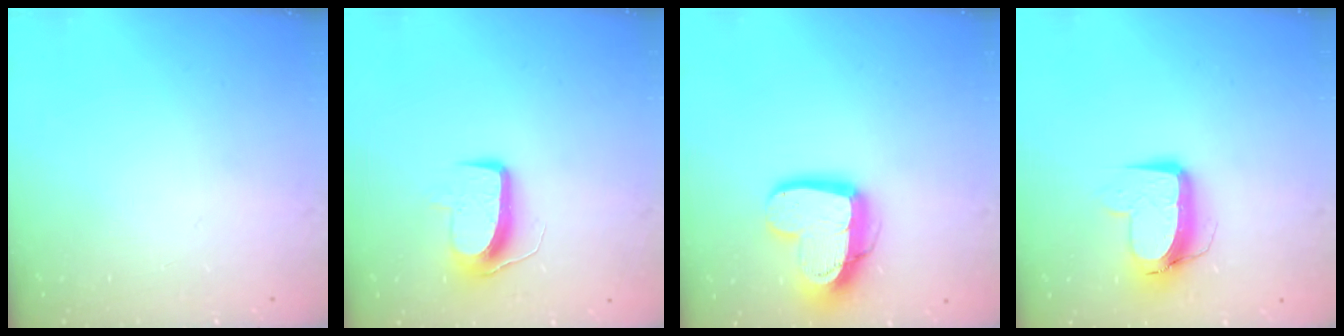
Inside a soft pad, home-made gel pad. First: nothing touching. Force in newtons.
{"total": 11.0, "press": 11.0, "slide": 0.9}
{"total": 15.0, "press": 14.9, "slide": 1.3}
{"total": 10.5, "press": 10.5, "slide": 0.7}